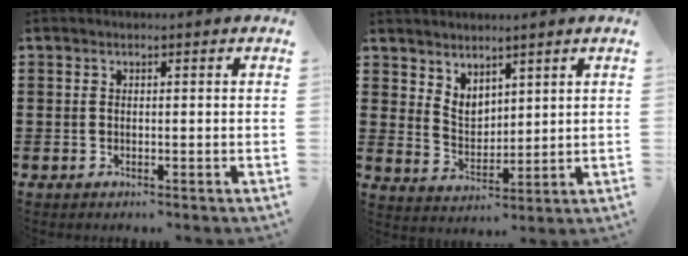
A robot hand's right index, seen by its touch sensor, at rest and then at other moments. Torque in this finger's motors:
{"motor_torque": [0.40, 0.41, 0.10, 0.02]}